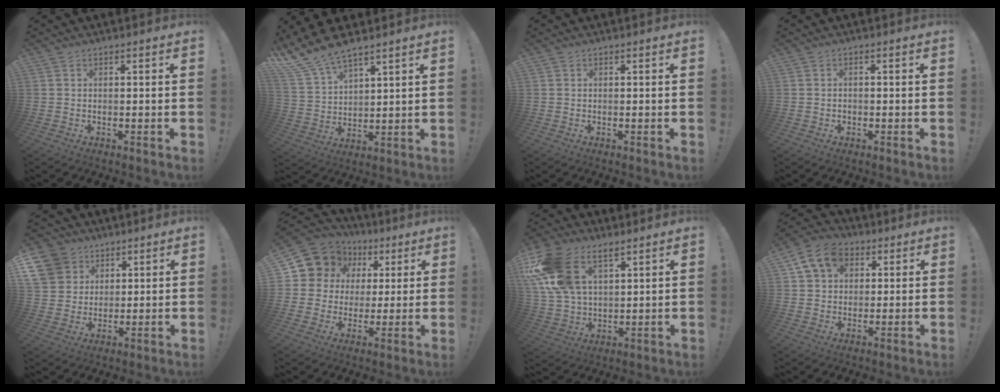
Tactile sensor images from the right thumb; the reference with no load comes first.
{"total": 11.0, "force": [9.7, 3.2, 4.2], "torque": [-0.111, -0.058, 0.186]}
{"total": 0.0}
{"total": 0.6, "force": [-0.2, 0.6, 0.2], "torque": [-0.003, 0.003, -0.003]}
{"total": 12.1, "force": [5.7, 10.0, 3.6], "torque": [-0.061, -0.030, 0.117]}
{"total": 12.2, "force": [5.9, 10.1, 3.6], "torque": [-0.064, -0.034, 0.125]}
{"total": 18.2, "force": [9.5, 11.2, 10.7], "torque": [-0.215, -0.037, 0.178]}
{"total": 11.7, "force": [4.9, 9.2, 5.4], "torque": [-0.088, -0.010, 0.099]}